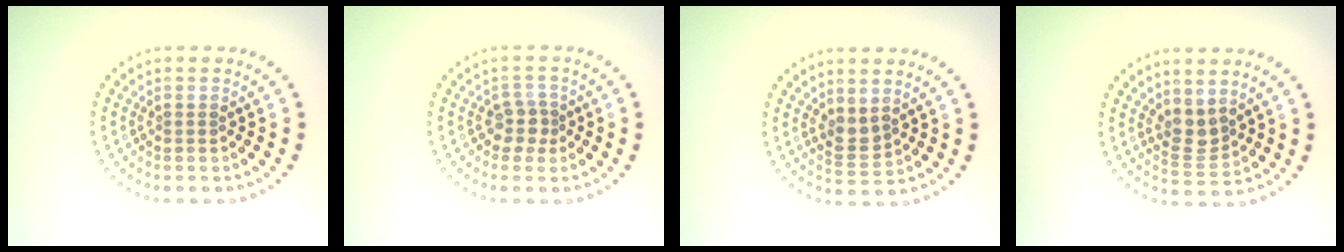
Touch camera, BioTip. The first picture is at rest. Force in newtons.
{"total": 1.9, "press": 1.5, "slide": 1.2}
{"total": 1.8, "press": 1.5, "slide": 1.0}
{"total": 2.3, "press": 1.9, "slide": 1.3}